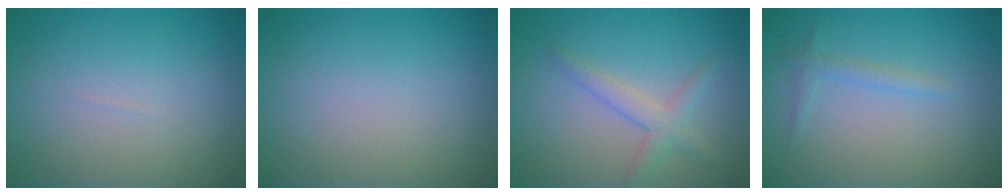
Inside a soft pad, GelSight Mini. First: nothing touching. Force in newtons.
{"total": 0.0}
{"total": 2.4, "press": 2.4, "slide": 0.2}
{"total": 1.3, "press": 1.3, "slide": 0.1}